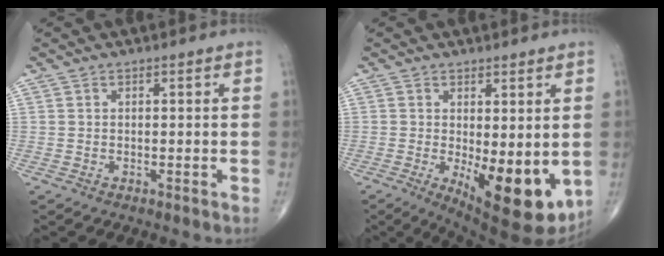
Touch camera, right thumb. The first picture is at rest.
{"total": 13.2, "force": [-2.3, 5.2, 12.0], "torque": [-0.162, -0.030, -0.015]}